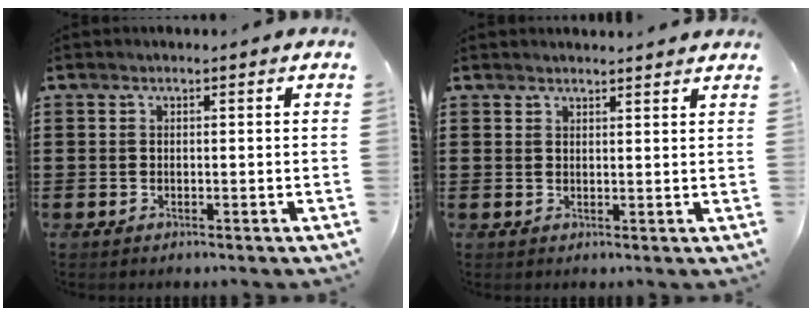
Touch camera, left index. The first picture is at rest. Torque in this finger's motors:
{"motor_torque": [-0.21, 0.32, 0.02, 0.01]}